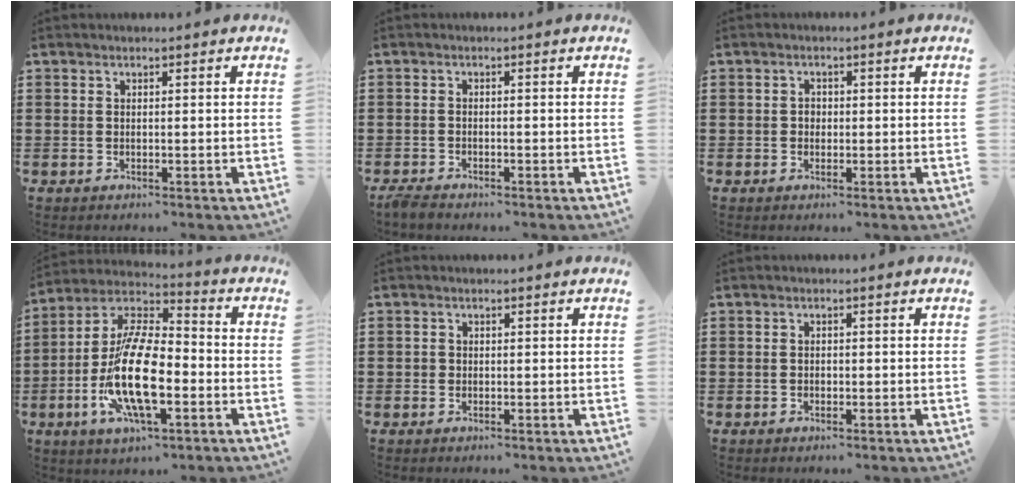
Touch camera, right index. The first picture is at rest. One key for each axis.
{"total": 1.6, "fx": -1.5, "fy": 0.2, "fz": 0.3, "tx": -0.016, "ty": -0.001, "tz": -0.033}
{"total": 1.1, "fx": -0.1, "fy": 1.0, "fz": 0.6, "tx": -0.013, "ty": 0.003, "tz": -0.003}
{"total": 15.5, "fx": -4.2, "fy": 6.3, "fz": 13.5, "tx": -0.303, "ty": -0.007, "tz": -0.083}
{"total": 0.7, "fx": -0.1, "fy": 0.6, "fz": 0.2, "tx": -0.005, "ty": 0.004, "tz": -0.002}
{"total": 0.5, "fx": -0.3, "fy": 0.4, "fz": 0.2, "tx": -0.007, "ty": -0.001, "tz": -0.006}